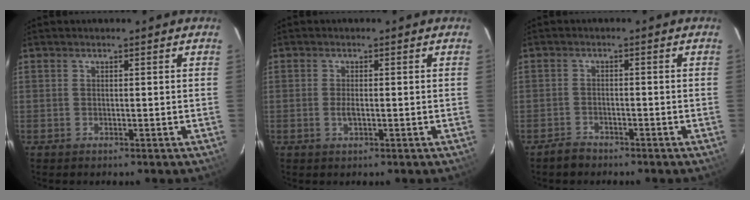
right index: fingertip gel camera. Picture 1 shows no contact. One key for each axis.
{"total": 1.8, "fx": -0.4, "fy": 0.6, "fz": 1.6, "tx": -0.034, "ty": 0.000, "tz": -0.008}
{"total": 2.7, "fx": -2.3, "fy": 1.4, "fz": 0.5, "tx": -0.017, "ty": 0.009, "tz": -0.037}